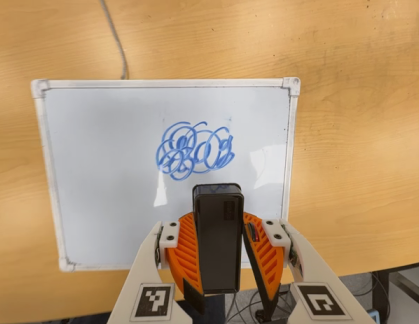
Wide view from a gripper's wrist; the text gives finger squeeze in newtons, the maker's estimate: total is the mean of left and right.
{"total": 6.5, "left": 6.5, "right": 6.5}